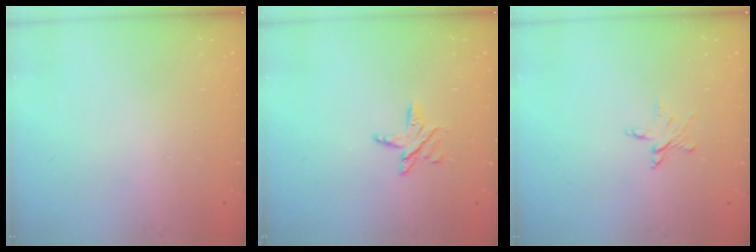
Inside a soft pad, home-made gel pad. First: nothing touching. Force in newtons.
{"total": 5.5, "press": 5.5, "slide": 0.6}
{"total": 5.2, "press": 5.1, "slide": 0.3}